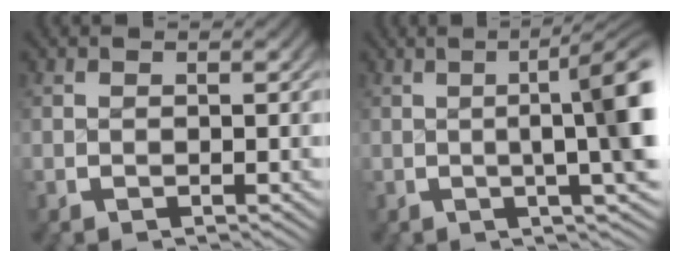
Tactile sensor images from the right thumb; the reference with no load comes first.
{"total": 10.0, "force": [1.6, 3.3, 9.4], "torque": [-0.106, 0.022, 0.010]}